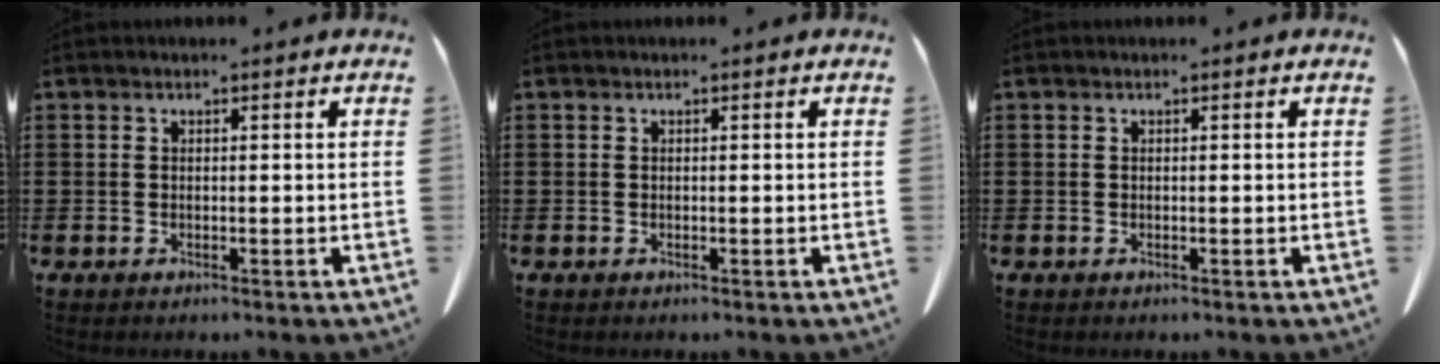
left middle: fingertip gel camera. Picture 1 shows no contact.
{"total": 0.0}
{"total": 0.0}